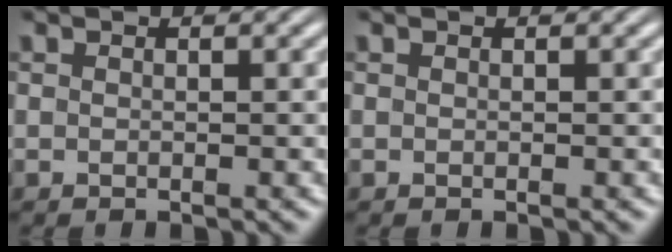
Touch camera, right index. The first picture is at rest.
{"total": 0.0}